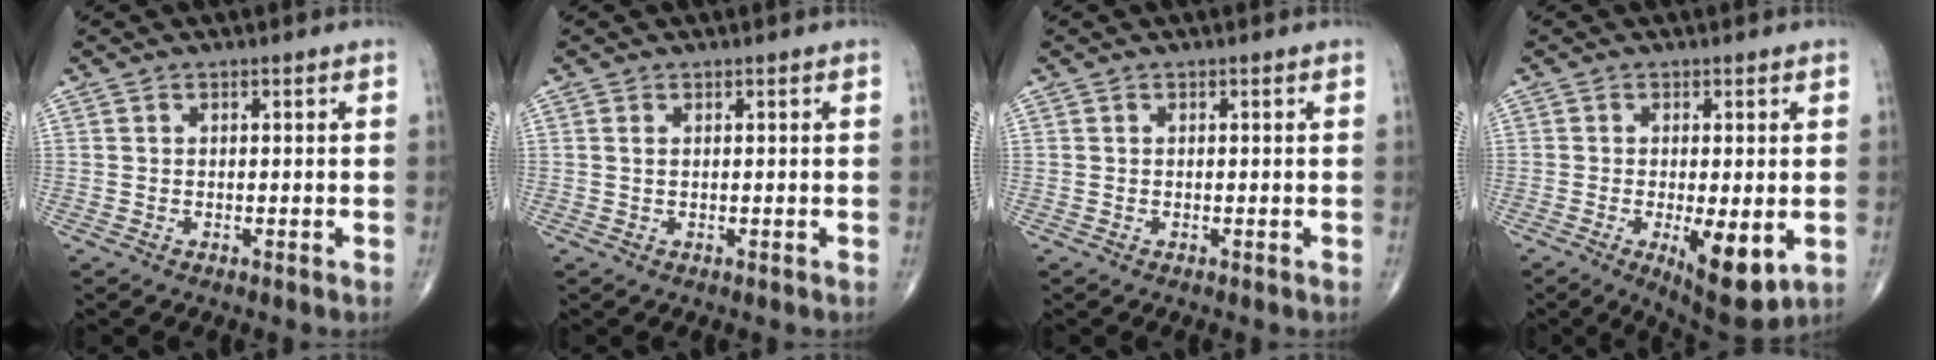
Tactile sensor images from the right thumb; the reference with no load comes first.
{"total": 0.6, "force": [0.3, 0.2, 0.5], "torque": [-0.014, 0.004, 0.007]}
{"total": 0.0}
{"total": 9.5, "force": [-2.3, 3.0, 8.7], "torque": [-0.126, -0.024, -0.028]}